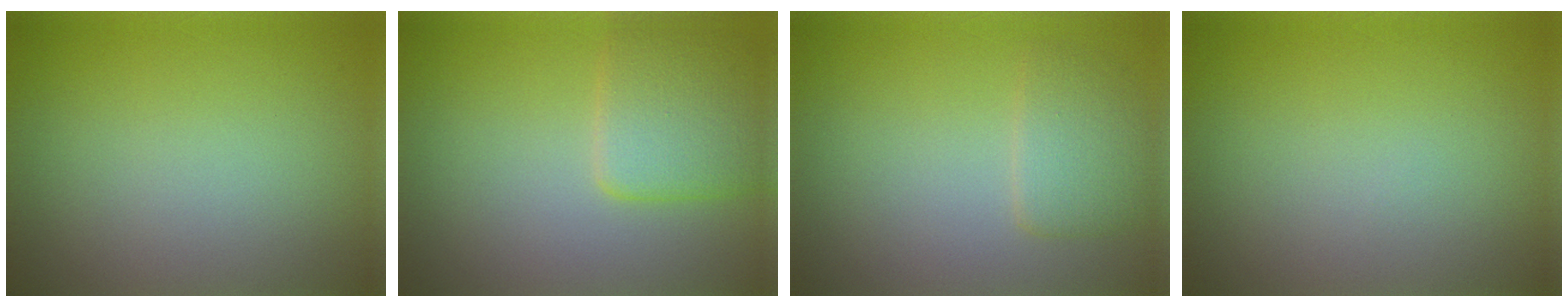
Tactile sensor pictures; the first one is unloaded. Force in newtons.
{"total": 3.7, "press": 3.6, "slide": 0.2}
{"total": 2.3, "press": 2.2, "slide": 0.3}
{"total": 0.0}